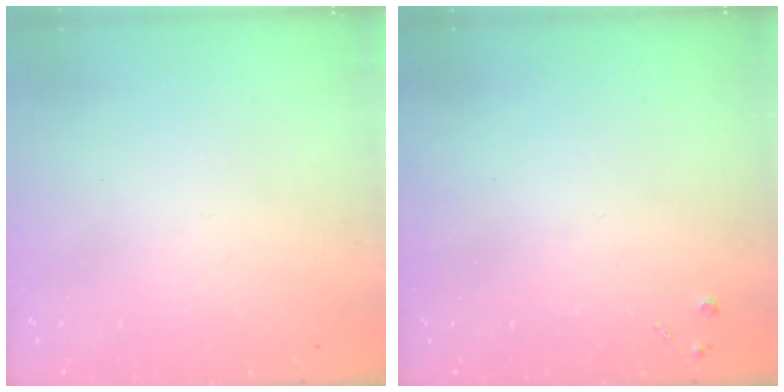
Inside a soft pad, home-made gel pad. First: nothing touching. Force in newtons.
{"total": 3.2, "press": 3.1, "slide": 0.6}